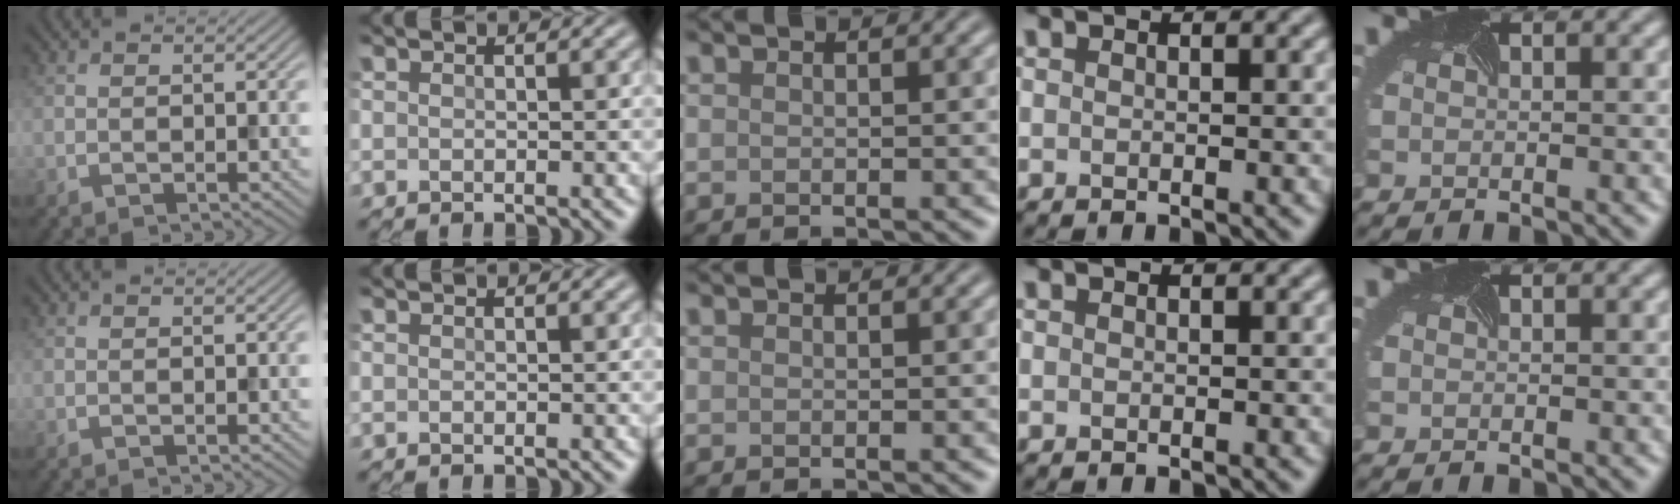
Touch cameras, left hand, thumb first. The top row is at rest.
{}